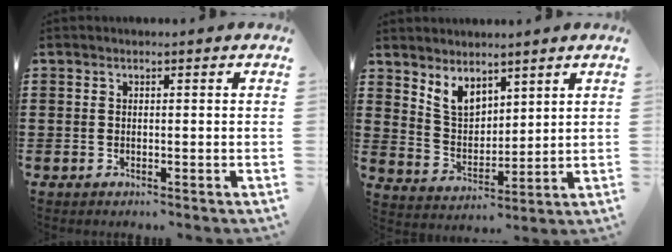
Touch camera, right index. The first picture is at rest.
{"total": 5.3, "force": [4.1, 2.7, 2.0], "torque": [-0.055, -0.007, 0.078]}